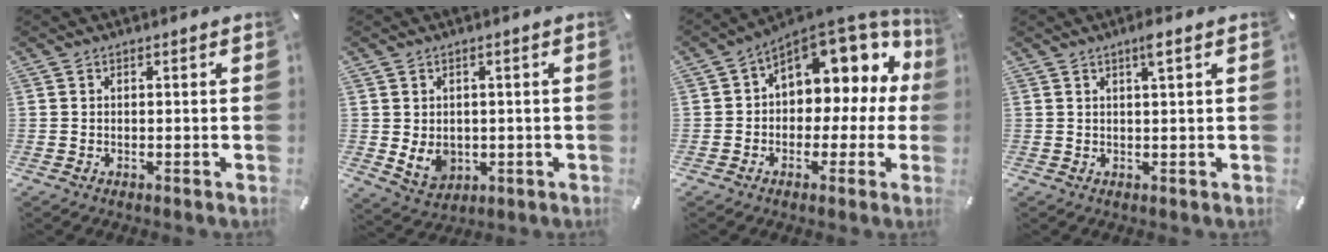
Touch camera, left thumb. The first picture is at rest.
{"total": 5.8, "force": [0.2, 5.1, 2.8], "torque": [-0.057, -0.005, 0.005]}
{"total": 9.8, "force": [4.5, 7.1, 5.1], "torque": [-0.064, -0.047, 0.079]}
{"total": 2.7, "force": [1.5, 0.0, 2.2], "torque": [-0.047, 0.000, 0.024]}